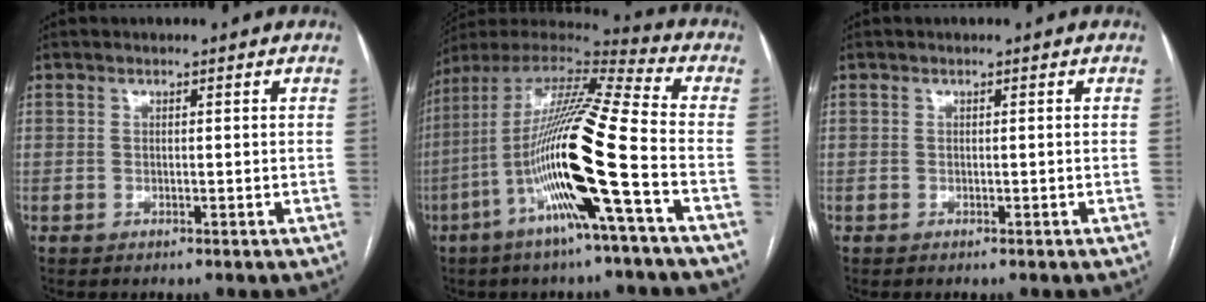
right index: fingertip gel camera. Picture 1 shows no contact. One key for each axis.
{"total": 20.1, "fx": -6.2, "fy": -0.1, "fz": 19.1, "tx": -0.383, "ty": -0.011, "tz": -0.128}
{"total": 0.0}